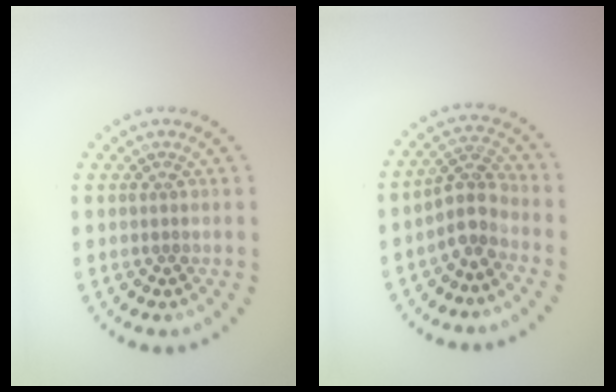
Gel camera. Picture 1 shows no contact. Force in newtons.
{"total": 3.1, "press": 2.4, "slide": 1.9}